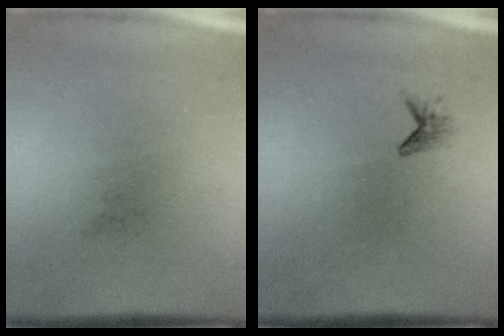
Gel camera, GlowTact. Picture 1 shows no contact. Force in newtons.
{"total": 1.0}